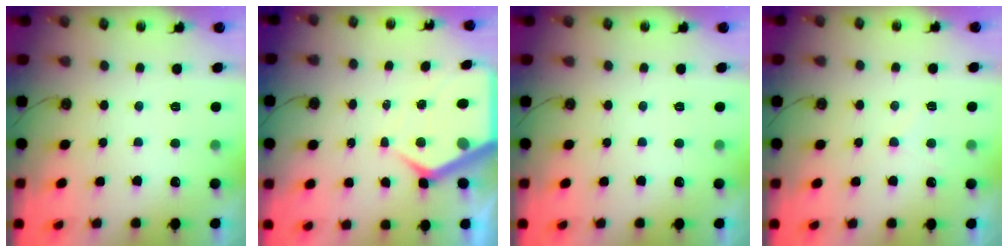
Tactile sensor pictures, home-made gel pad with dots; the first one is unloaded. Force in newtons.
{"total": 8.9, "press": 8.8, "slide": 0.8}
{"total": 0.0}
{"total": 6.3, "press": 6.2, "slide": 0.8}